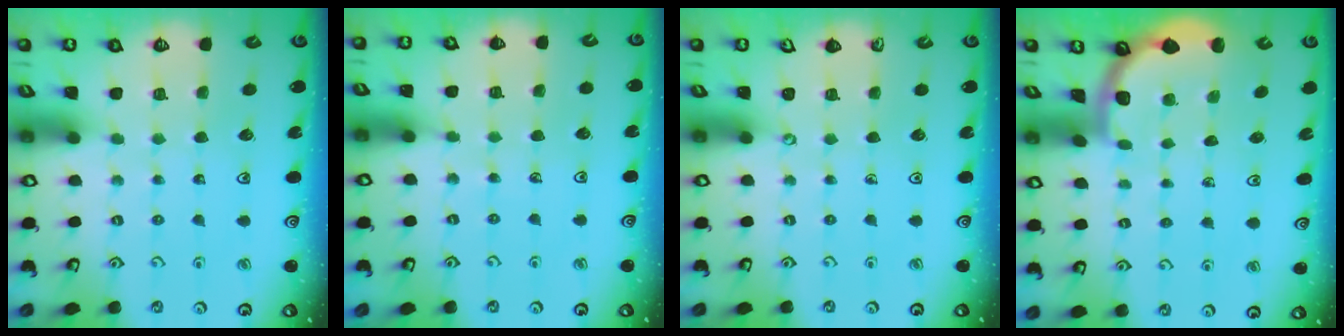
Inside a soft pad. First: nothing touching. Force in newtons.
{"total": 4.0, "press": 4.0, "slide": 0.6}
{"total": 0.0}
{"total": 1.7, "press": 1.7, "slide": 0.0}